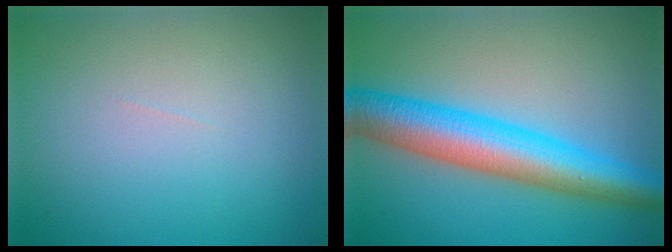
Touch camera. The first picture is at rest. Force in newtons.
{"total": 8.3, "press": 8.3, "slide": 0.2}